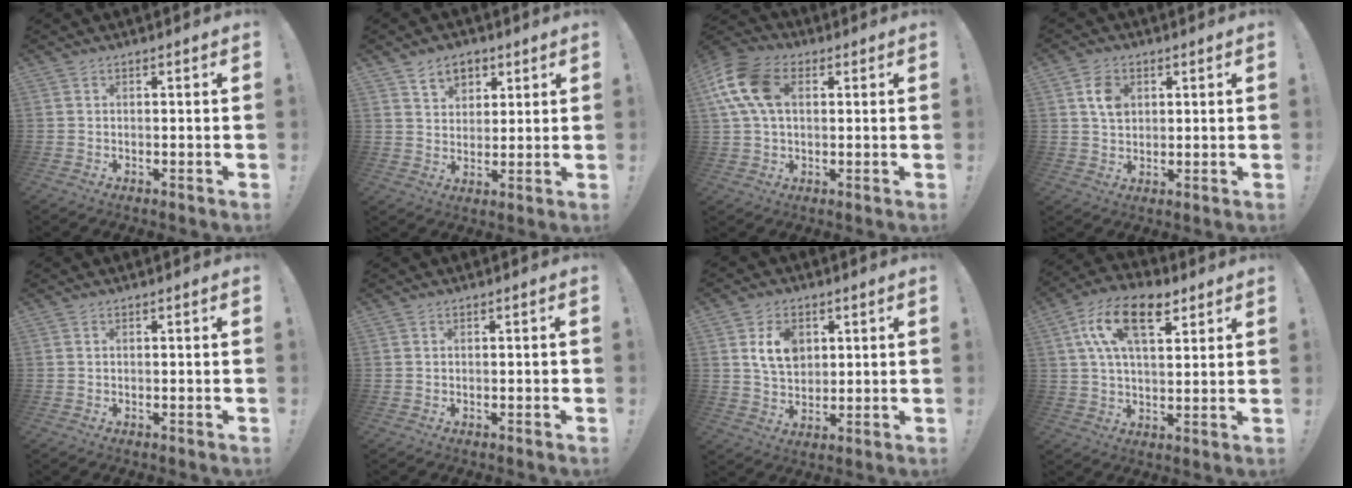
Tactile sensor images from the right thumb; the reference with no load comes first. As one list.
[{"total": 7.3, "force": [4.4, 5.3, 2.6], "torque": [-0.038, -0.022, 0.084]}, {"total": 15.1, "force": [3.7, 10.0, 10.7], "torque": [-0.208, 0.004, 0.071]}, {"total": 6.6, "force": [2.2, 5.1, 3.5], "torque": [-0.046, 0.001, 0.040]}, {"total": 0.0}, {"total": 0.0}, {"total": 9.5, "force": [3.2, 7.0, 5.5], "torque": [-0.084, 0.000, 0.063]}, {"total": 15.6, "force": [7.0, 8.0, 11.5], "torque": [-0.198, -0.014, 0.123]}]